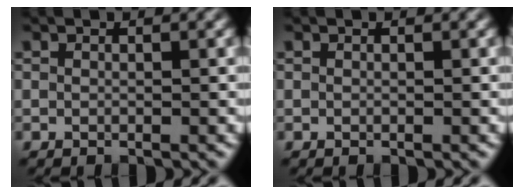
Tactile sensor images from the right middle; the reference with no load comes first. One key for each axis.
{"total": 0.0}